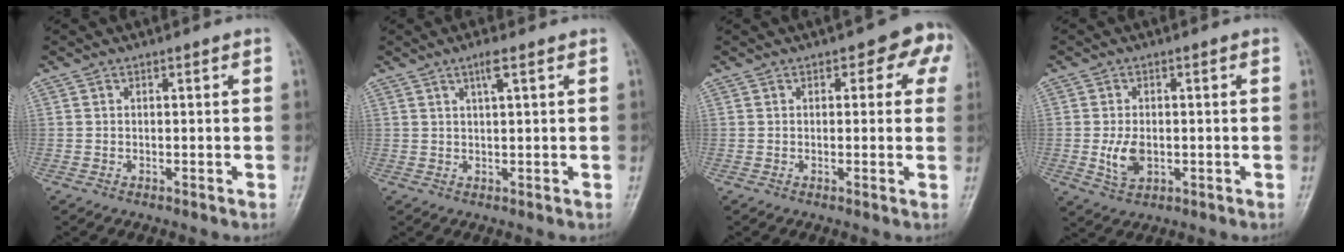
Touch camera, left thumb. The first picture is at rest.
{"total": 2.7, "force": [1.4, 0.3, 2.3], "torque": [-0.046, 0.000, 0.028]}
{"total": 6.5, "force": [2.5, 3.5, 4.8], "torque": [-0.012, 0.002, 0.017]}
{"total": 5.1, "force": [-0.8, 3.2, 3.9], "torque": [-0.069, 0.000, -0.008]}